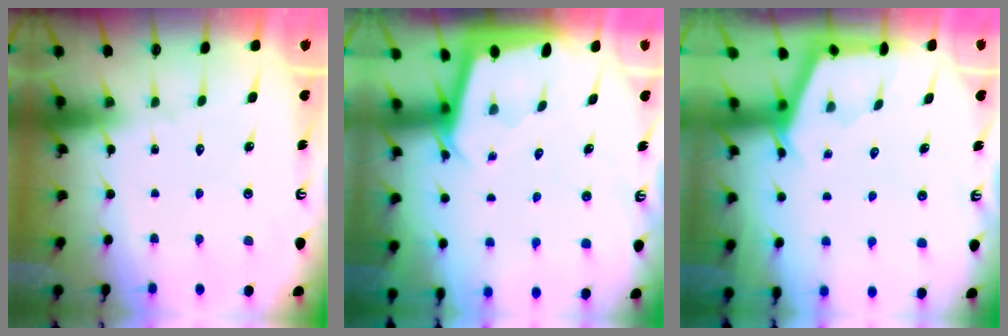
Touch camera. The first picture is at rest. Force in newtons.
{"total": 2.0, "press": 2.0, "slide": 0.1}
{"total": 2.9, "press": 2.9, "slide": 0.3}